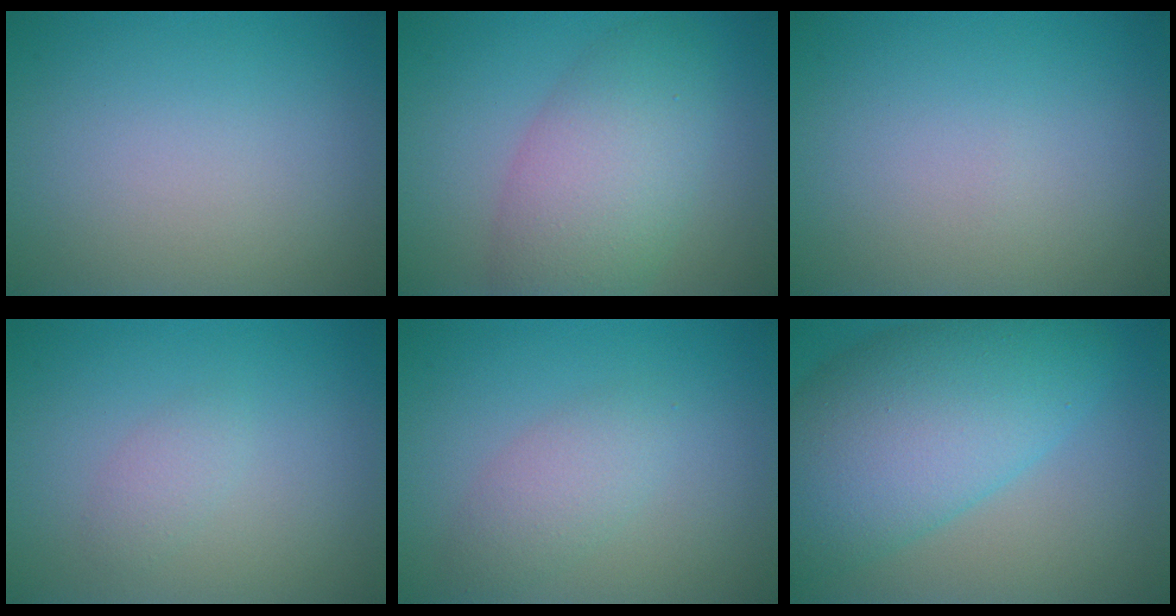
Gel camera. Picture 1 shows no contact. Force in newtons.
{"total": 6.8, "press": 6.8, "slide": 0.2}
{"total": 0.0}
{"total": 1.2, "press": 1.2, "slide": 0.0}
{"total": 2.4, "press": 2.4, "slide": 0.0}
{"total": 11.4, "press": 11.4, "slide": 0.3}